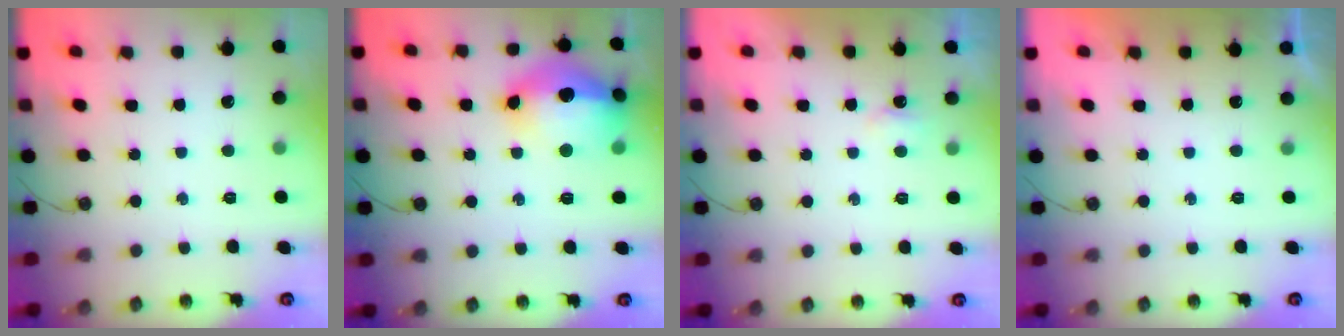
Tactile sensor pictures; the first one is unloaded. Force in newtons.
{"total": 19.6, "press": 19.5, "slide": 1.8}
{"total": 2.7, "press": 2.6, "slide": 0.5}
{"total": 0.0}